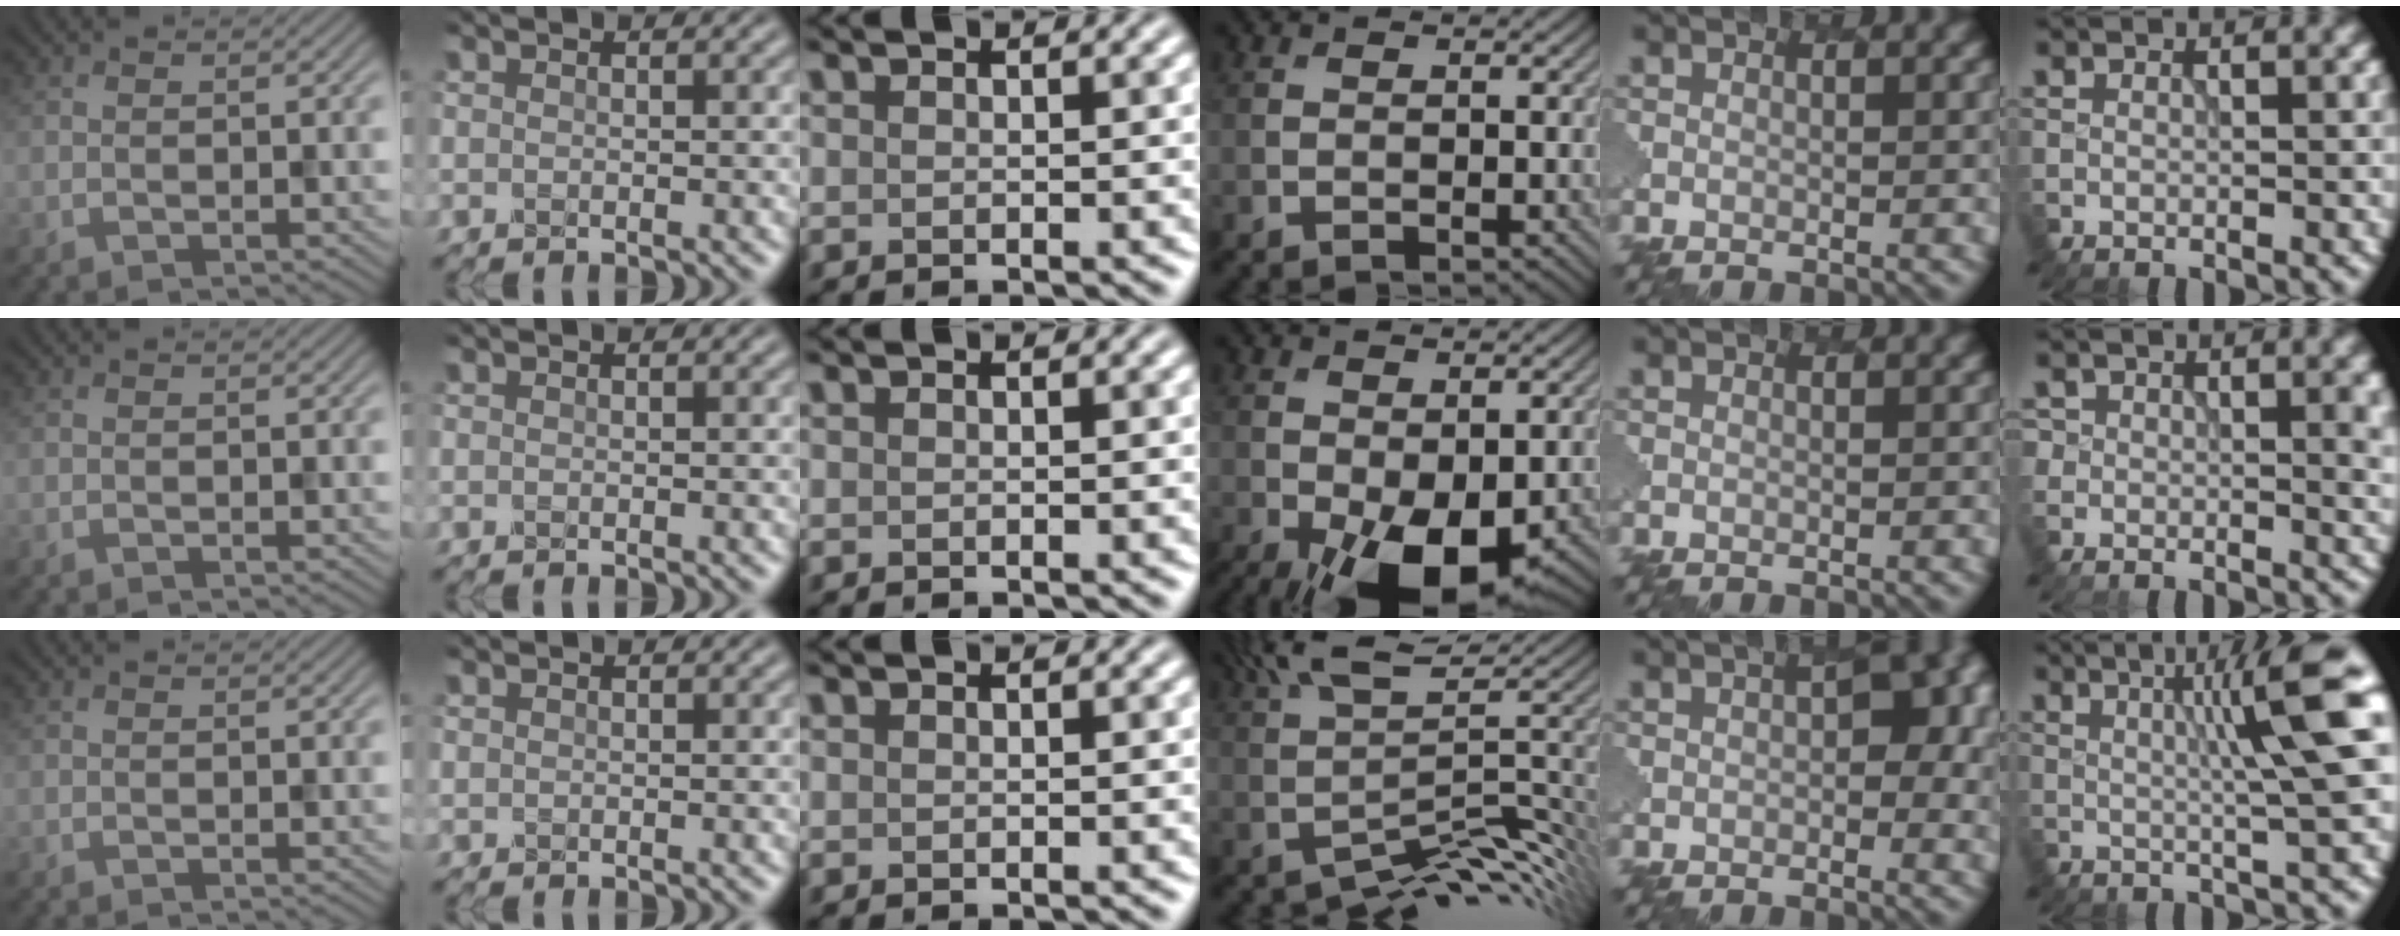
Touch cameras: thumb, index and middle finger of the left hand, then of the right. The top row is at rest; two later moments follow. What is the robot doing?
{"motion": "dispense", "object": "glue stick"}